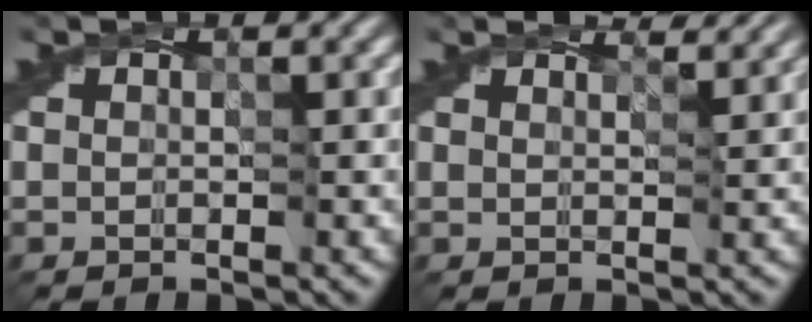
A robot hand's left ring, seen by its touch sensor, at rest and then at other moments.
{"total": 2.7, "force": [2.3, 0.7, 1.2], "torque": [-0.027, 0.001, 0.022]}